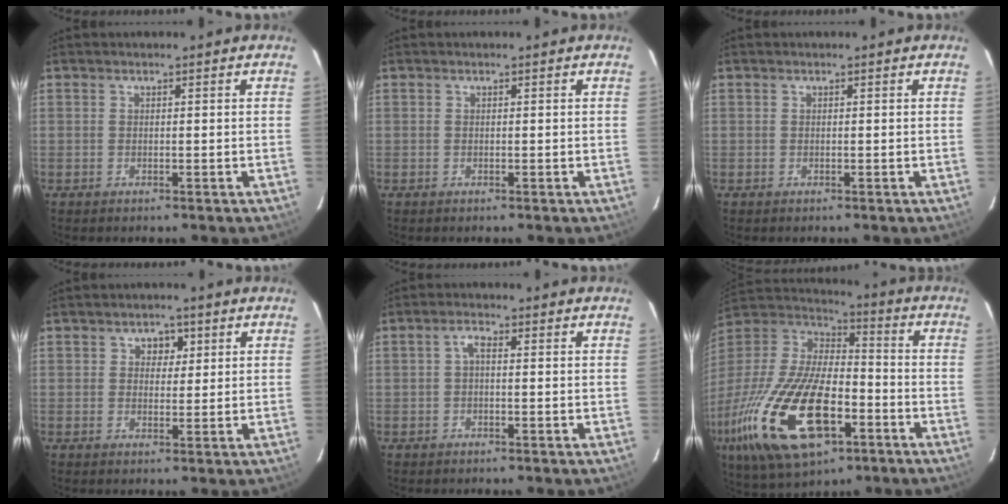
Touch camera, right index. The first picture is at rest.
{"total": 0.0}
{"total": 0.0}
{"total": 2.8, "force": [1.0, 2.4, 0.9], "torque": [-0.005, 0.008, 0.016]}
{"total": 1.6, "force": [-0.3, 0.7, 1.5], "torque": [-0.031, 0.008, -0.006]}
{"total": 31.4, "force": [-12.8, 15.0, 24.5], "torque": [-0.520, -0.055, -0.218]}